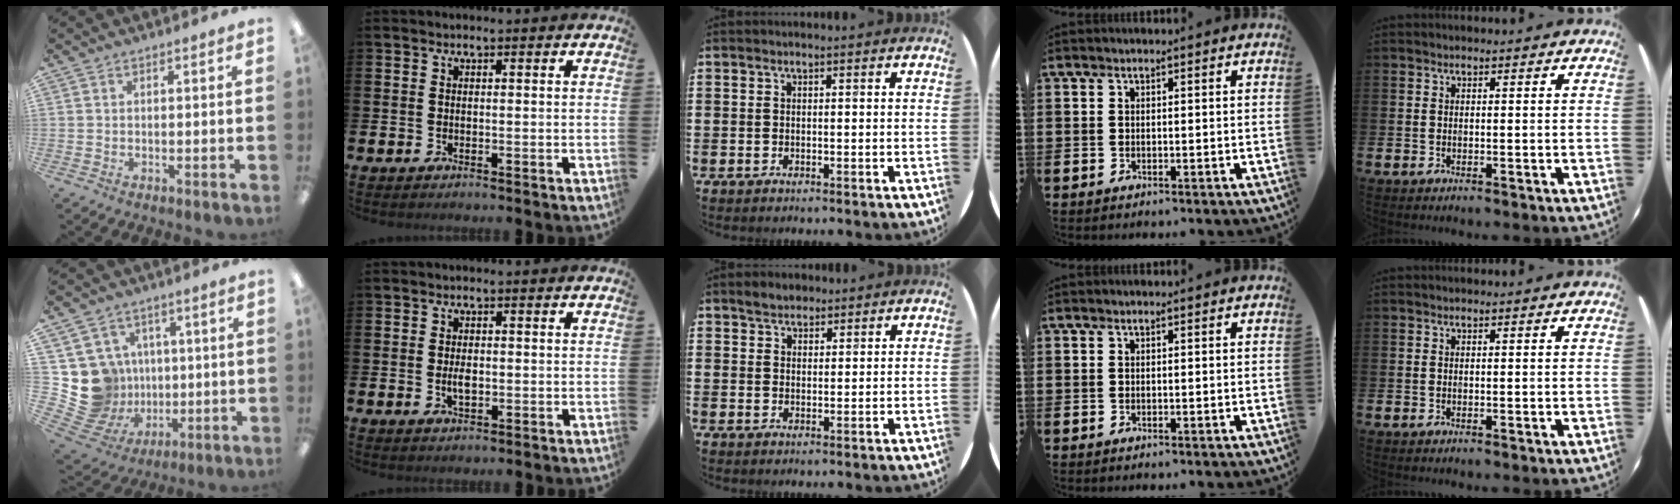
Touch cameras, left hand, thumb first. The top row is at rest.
{"thumb": {"total": 14.7, "force": [1.5, 14.0, 3.9], "torque": [-0.113, -0.021, 0.060]}, "index": {"total": 2.2, "force": [-0.2, 1.1, 1.9], "torque": [-0.028, -0.002, -0.005]}, "middle": {"total": 2.6, "force": [2.3, 1.0, 0.3], "torque": [-0.003, 0.003, 0.044]}}